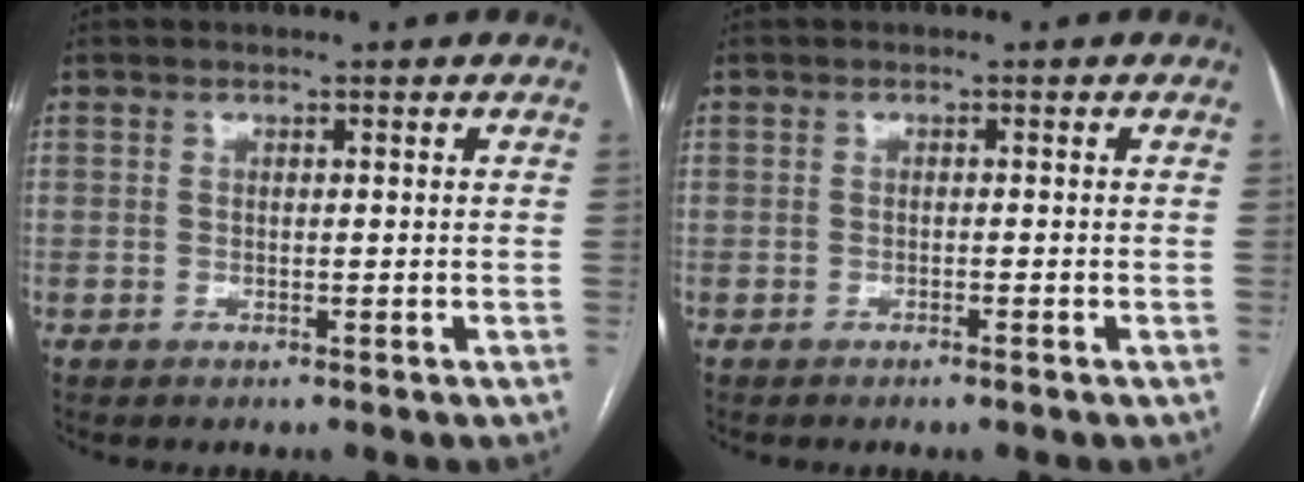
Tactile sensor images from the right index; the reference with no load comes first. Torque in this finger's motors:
{"motor_torque": [0.09, 0.00, -0.01, 0.00]}